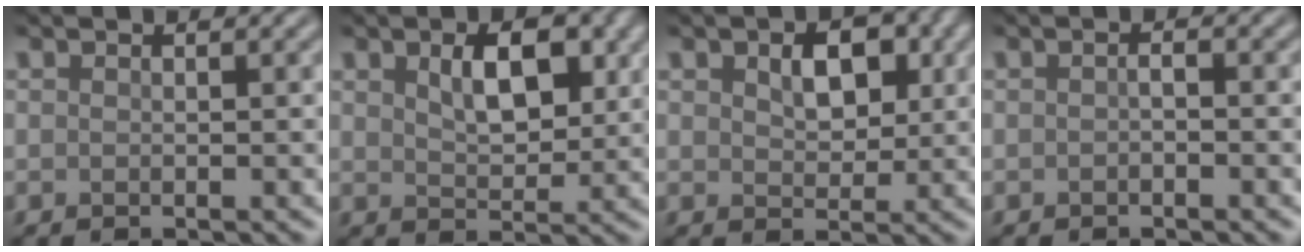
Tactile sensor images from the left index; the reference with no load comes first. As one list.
[{"total": 4.4, "force": [1.6, 2.4, 3.4], "torque": [-0.061, 0.002, 0.027]}, {"total": 3.8, "force": [1.1, 2.4, 2.6], "torque": [-0.050, 0.002, 0.015]}, {"total": 0.7, "force": [-0.3, 0.2, 0.6], "torque": [-0.013, 0.001, -0.006]}]